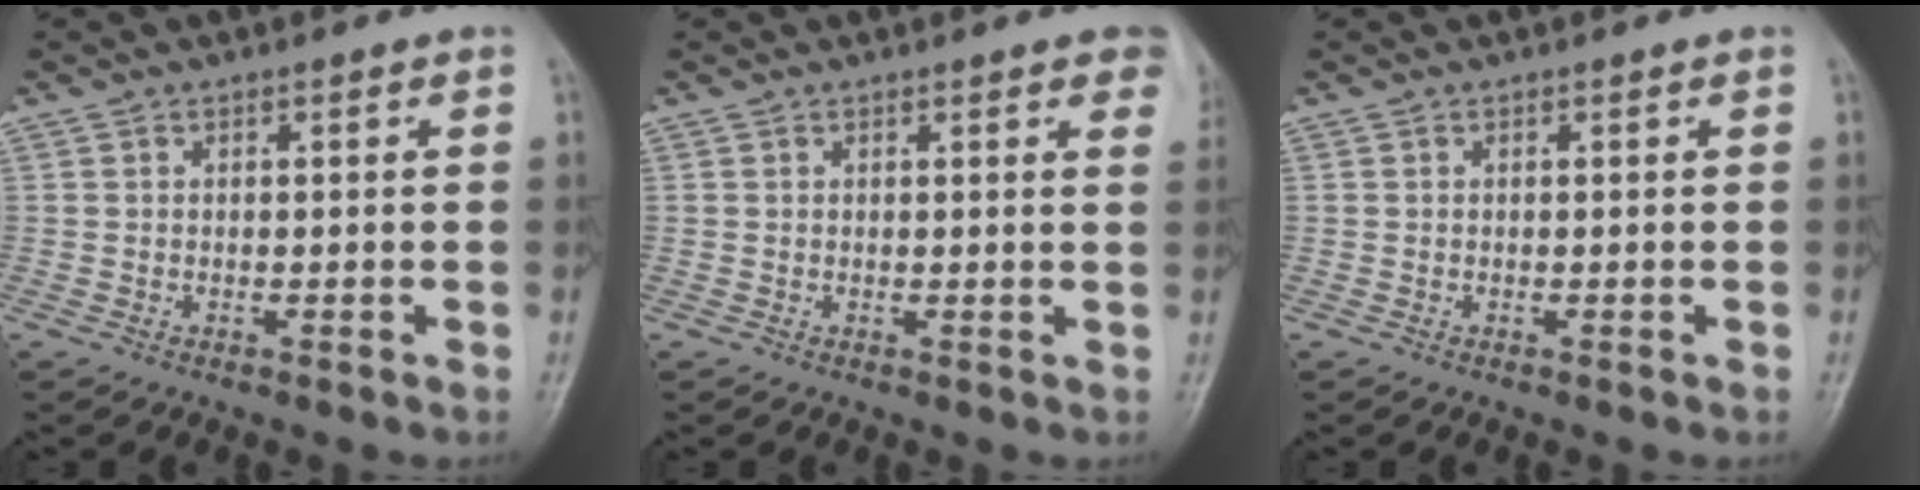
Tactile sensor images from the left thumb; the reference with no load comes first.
{"total": 6.0, "force": [3.8, 1.7, 4.3], "torque": [-0.032, -0.003, 0.035]}
{"total": 0.0}